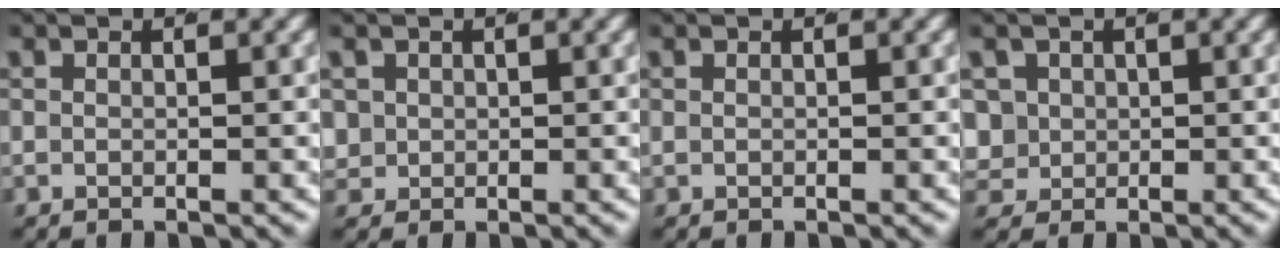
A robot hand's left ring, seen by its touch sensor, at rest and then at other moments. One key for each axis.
{"total": 3.1, "fx": 0.2, "fy": 3.0, "fz": 0.9, "tx": -0.042, "ty": -0.021, "tz": 0.016}
{"total": 0.0}
{"total": 6.1, "fx": 0.1, "fy": 5.7, "fz": 2.3, "tx": -0.075, "ty": -0.027, "tz": 0.010}